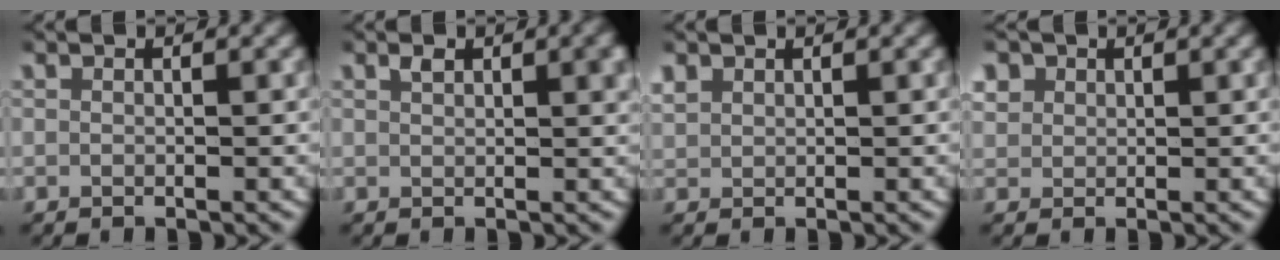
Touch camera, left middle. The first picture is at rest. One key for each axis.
{"total": 1.3, "fx": 0.7, "fy": 0.3, "fz": 1.0, "tx": -0.010, "ty": 0.001, "tz": 0.014}
{"total": 1.5, "fx": 1.0, "fy": 1.1, "fz": 0.6, "tx": -0.022, "ty": 0.001, "tz": 0.024}
{"total": 2.5, "fx": 1.1, "fy": 2.1, "fz": 0.9, "tx": -0.034, "ty": -0.003, "tz": 0.026}